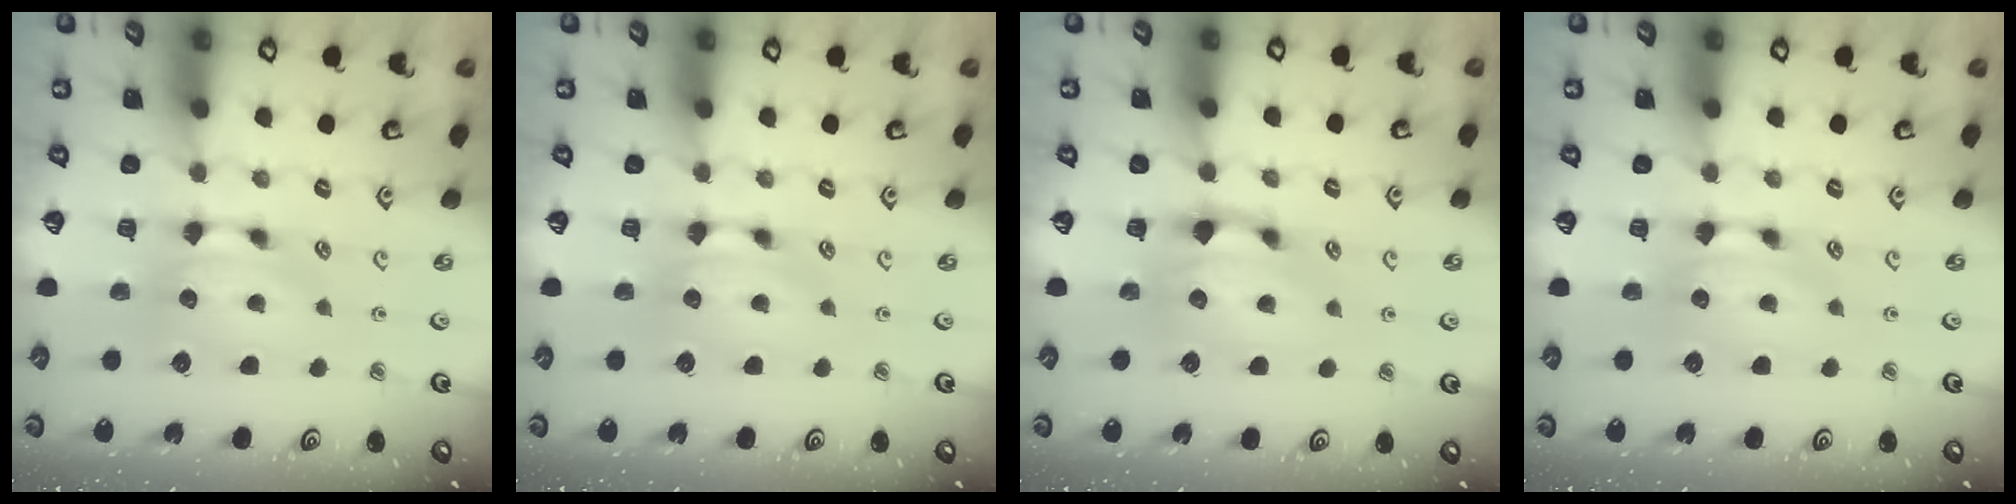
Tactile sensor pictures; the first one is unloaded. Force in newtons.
{"total": 0.0}
{"total": 1.2, "press": 0.0, "slide": 1.2}
{"total": 0.0}